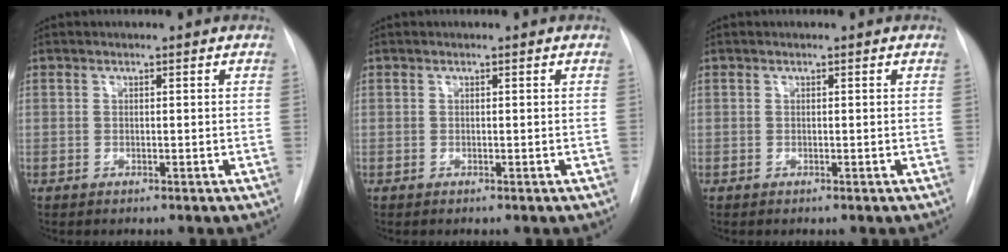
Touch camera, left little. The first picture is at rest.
{"total": 0.0}
{"total": 0.0}